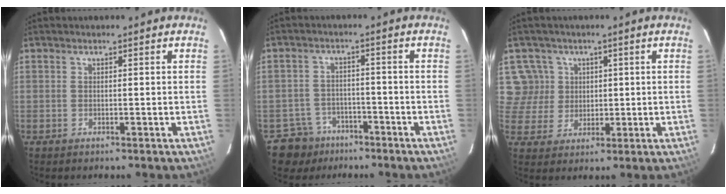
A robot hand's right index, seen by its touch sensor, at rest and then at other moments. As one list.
[{"total": 6.5, "force": [-4.5, 4.7, -0.4], "torque": [0.011, 0.010, -0.072]}, {"total": 6.5, "force": [2.2, 6.1, -0.4], "torque": [0.016, 0.016, 0.052]}]